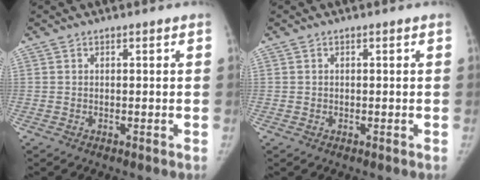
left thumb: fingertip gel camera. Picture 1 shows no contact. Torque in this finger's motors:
{"motor_torque": [-0.39, -0.35, 0.28, -0.30, -0.04]}